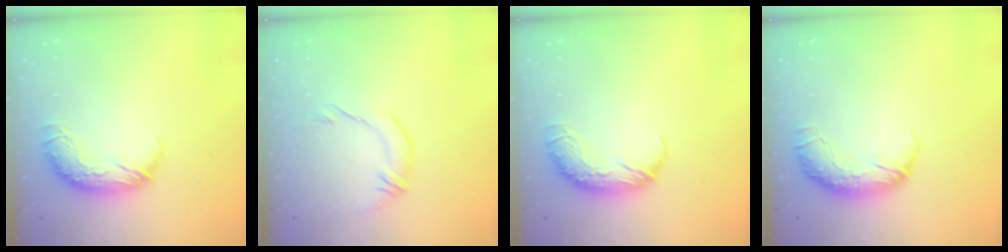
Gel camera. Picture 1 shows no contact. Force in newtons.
{"total": 1.9, "press": 1.0, "slide": 1.7}
{"total": 0.0}
{"total": 2.3, "press": 1.0, "slide": 2.1}